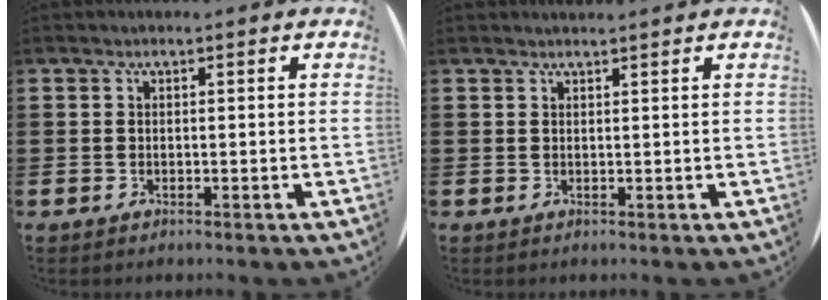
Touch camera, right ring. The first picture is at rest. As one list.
[{"total": 0.7, "force": [0.7, -0.2, 0.1], "torque": [0.000, -0.001, 0.014]}]